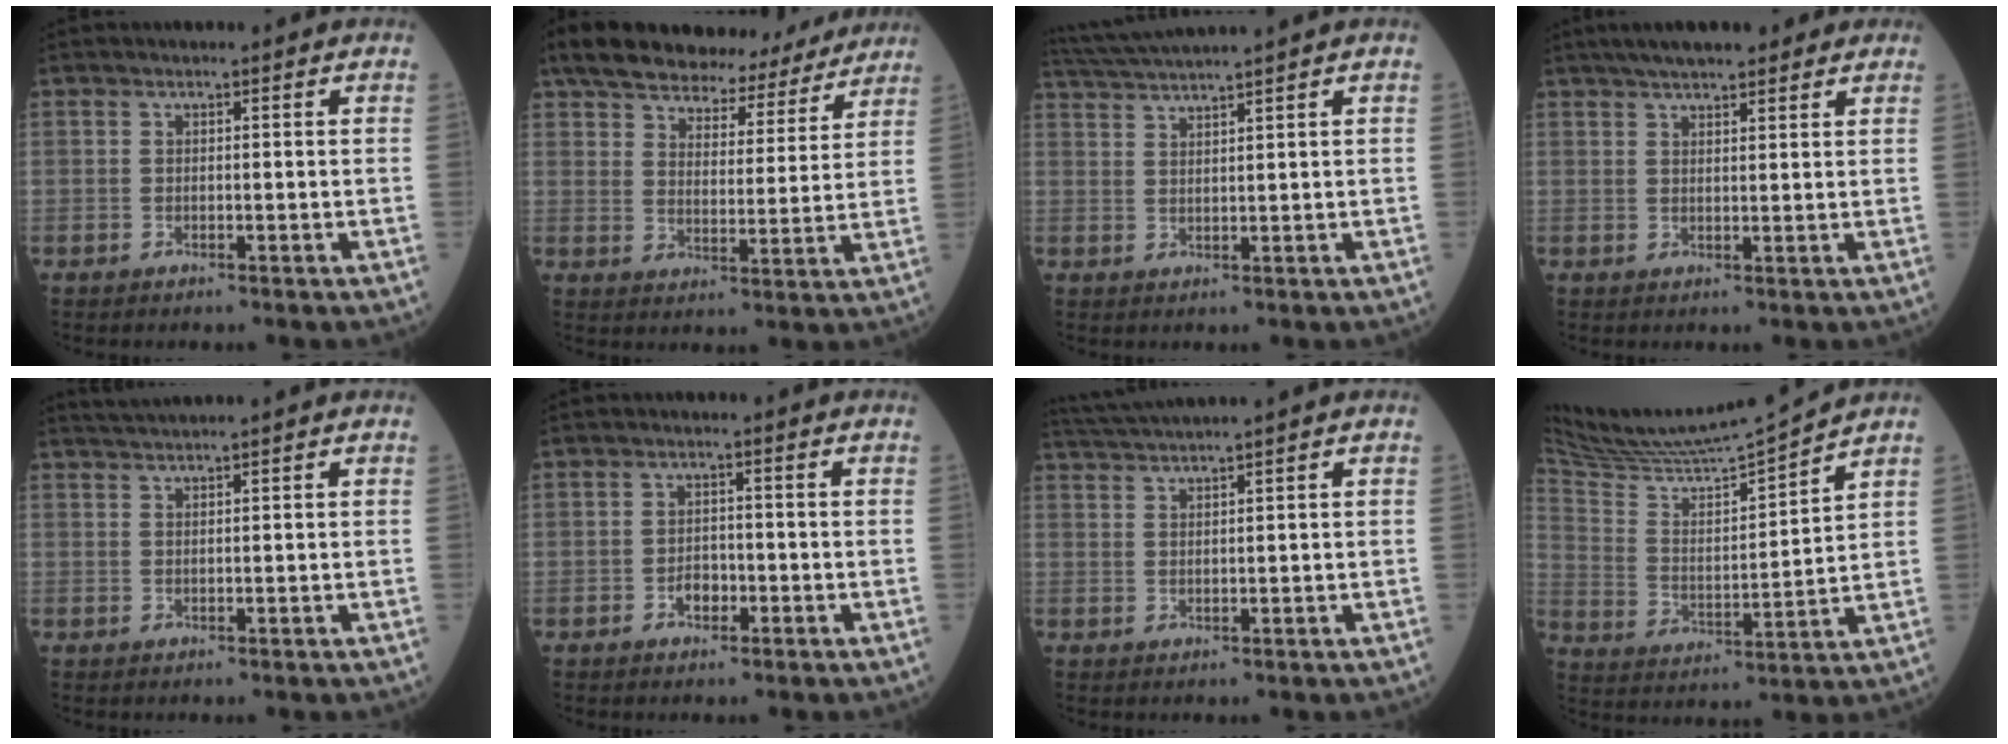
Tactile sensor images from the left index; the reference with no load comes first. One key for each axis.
{"total": 18.7, "fx": 16.6, "fy": 5.5, "fz": 6.6, "tx": -0.098, "ty": 0.020, "tz": 0.228}
{"total": 7.1, "fx": 6.2, "fy": -2.0, "fz": 2.7, "tx": -0.051, "ty": 0.017, "tz": 0.112}
{"total": 9.1, "fx": 7.2, "fy": 2.3, "fz": 5.1, "tx": -0.072, "ty": 0.033, "tz": 0.108}
{"total": 2.2, "fx": 1.9, "fy": -1.0, "fz": 0.6, "tx": -0.014, "ty": 0.008, "tz": 0.044}
{"total": 2.3, "fx": -1.1, "fy": 1.4, "fz": 1.4, "tx": -0.022, "ty": 0.005, "tz": -0.018}
{"total": 4.9, "fx": 4.2, "fy": -1.8, "fz": 1.8, "tx": -0.039, "ty": 0.014, "tz": 0.083}
{"total": 14.7, "fx": 14.0, "fy": -2.3, "fz": 4.0, "tx": -0.088, "ty": -0.019, "tz": 0.248}